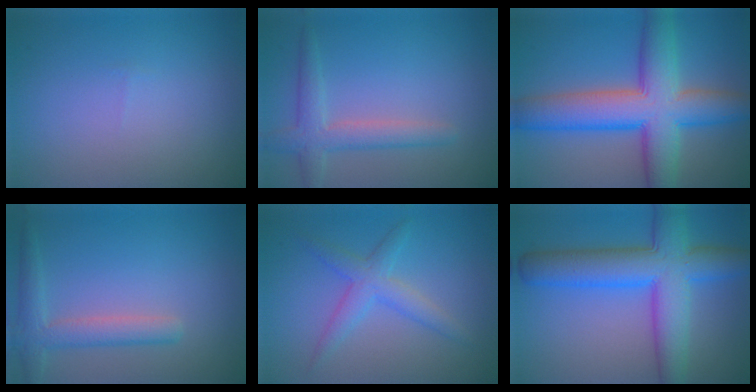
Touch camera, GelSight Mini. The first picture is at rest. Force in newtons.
{"total": 3.0, "press": 3.0, "slide": 0.1}
{"total": 9.7, "press": 9.7, "slide": 0.2}
{"total": 3.0, "press": 3.0, "slide": 0.1}
{"total": 2.8, "press": 2.8, "slide": 0.1}
{"total": 8.5, "press": 8.5, "slide": 0.3}